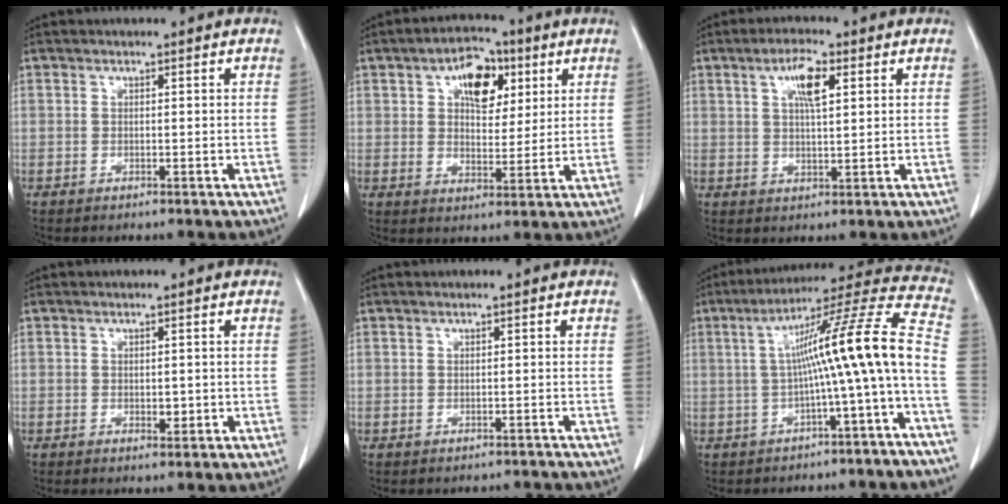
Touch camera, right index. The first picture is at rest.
{"total": 8.8, "force": [3.7, 5.0, 6.1], "torque": [-0.096, 0.021, 0.061]}
{"total": 5.4, "force": [2.2, 1.2, 4.8], "torque": [-0.089, 0.004, 0.038]}
{"total": 1.7, "force": [-0.3, 1.0, 1.3], "torque": [-0.017, -0.001, 0.000]}
{"total": 2.1, "force": [-1.7, 1.1, -0.1], "torque": [0.002, 0.008, -0.025]}
{"total": 14.6, "force": [-2.2, -1.1, 14.4], "torque": [-0.200, 0.038, -0.038]}